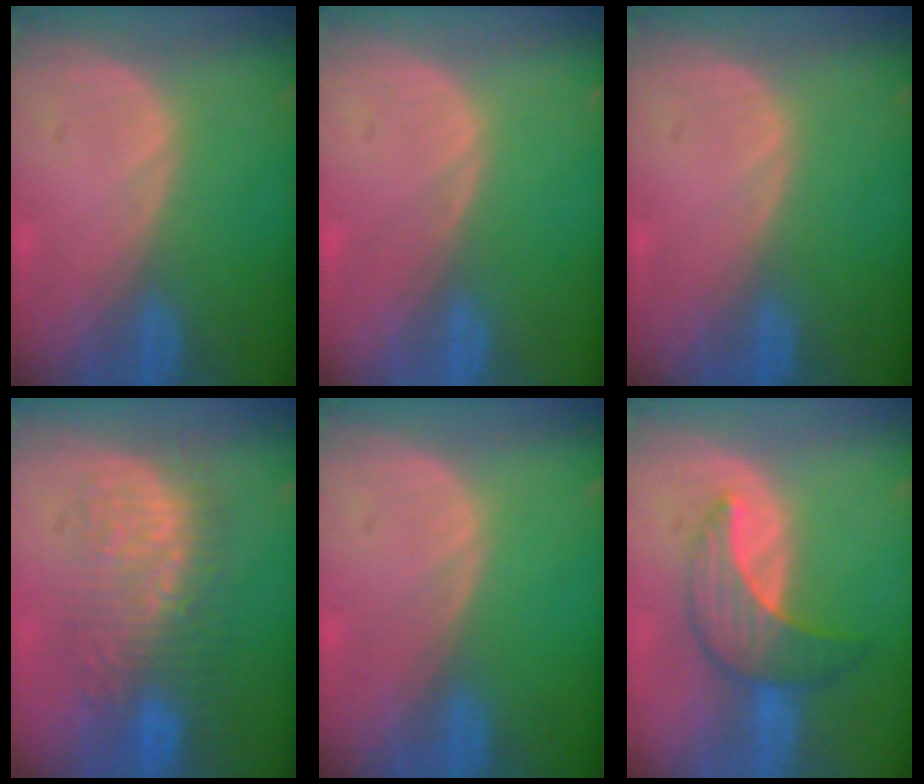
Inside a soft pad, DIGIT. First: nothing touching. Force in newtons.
{"total": 0.0}
{"total": 0.0}
{"total": 9.1, "press": 9.0, "slide": 1.7}
{"total": 0.0}
{"total": 7.0, "press": 6.9, "slide": 1.5}